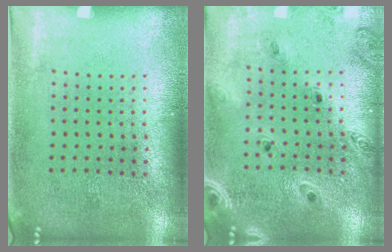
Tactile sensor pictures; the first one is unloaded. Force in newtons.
{"total": 1.3, "press": 1.3, "slide": 0.2}